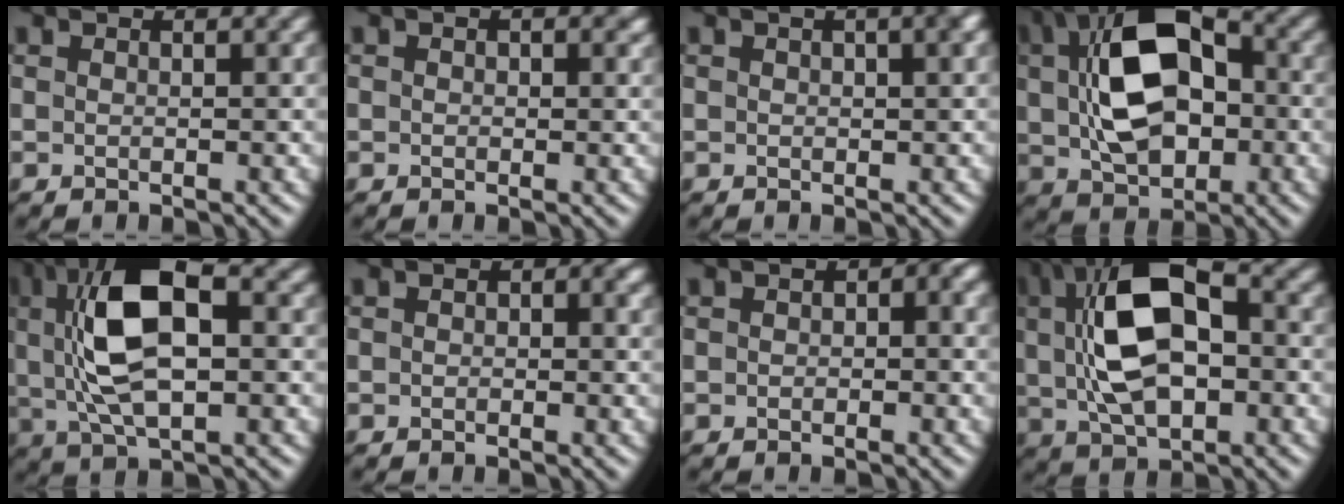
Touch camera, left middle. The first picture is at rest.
{"total": 0.9, "force": [0.1, 0.8, 0.3], "torque": [0.001, -0.002, -0.002]}
{"total": 1.4, "force": [0.6, 0.6, 1.2], "torque": [-0.011, 0.009, 0.006]}
{"total": 11.9, "force": [1.9, 7.5, 9.1], "torque": [-0.184, 0.000, 0.041]}
{"total": 10.4, "force": [2.0, 4.7, 9.0], "torque": [-0.178, 0.015, 0.028]}
{"total": 1.7, "force": [0.1, 1.4, 1.0], "torque": [-0.001, 0.001, -0.008]}
{"total": 2.9, "force": [0.1, 2.2, 1.9], "torque": [-0.007, 0.002, -0.005]}
{"total": 10.8, "force": [1.8, 5.8, 9.0], "torque": [-0.175, 0.013, 0.028]}